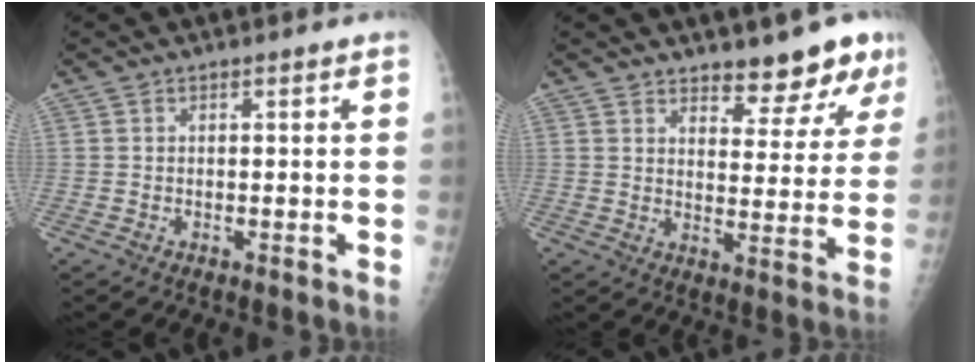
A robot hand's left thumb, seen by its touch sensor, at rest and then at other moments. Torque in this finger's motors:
{"motor_torque": [0.10, 0.14, -0.22, -0.21, 0.07]}